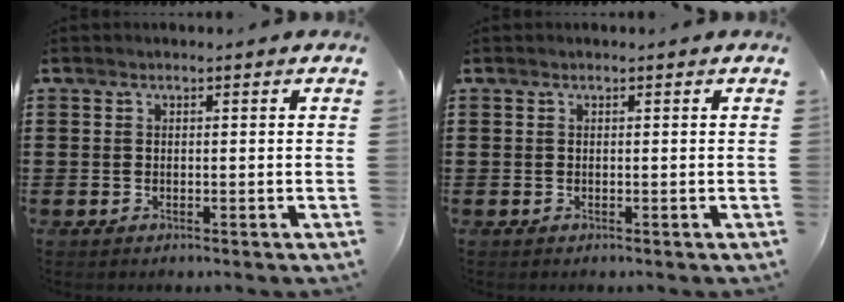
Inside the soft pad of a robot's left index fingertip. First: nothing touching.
{"total": 0.0}